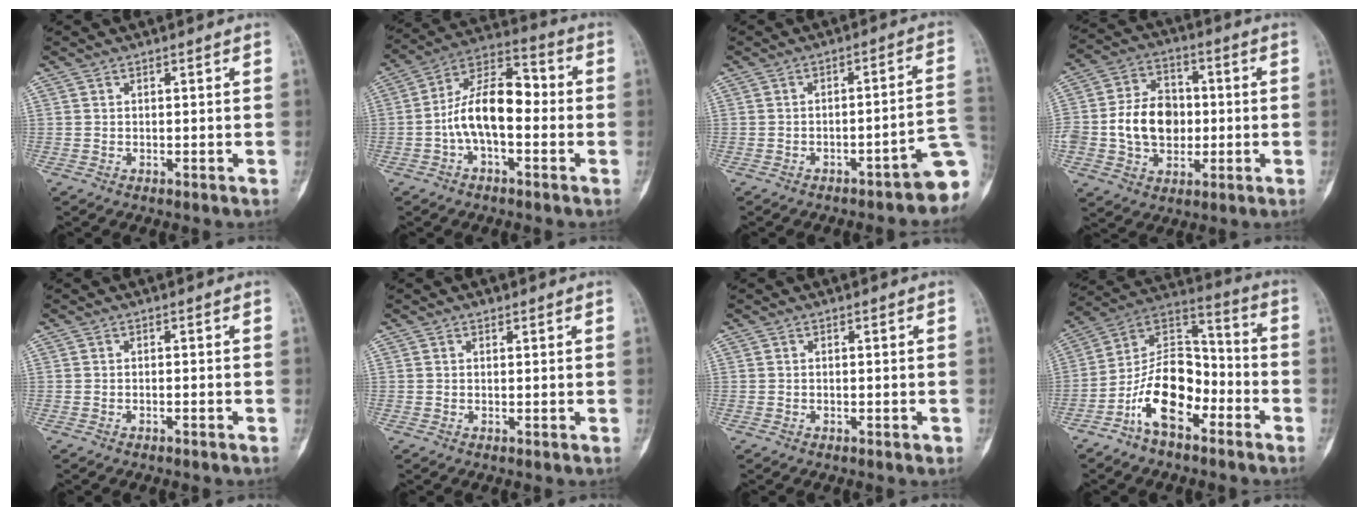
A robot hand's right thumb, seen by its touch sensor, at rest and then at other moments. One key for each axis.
{"total": 13.1, "fx": -1.7, "fy": 6.8, "fz": 11.1, "tx": -0.185, "ty": 0.047, "tz": -0.041}
{"total": 10.3, "fx": -4.8, "fy": 2.5, "fz": 8.8, "tx": -0.085, "ty": 0.046, "tz": -0.059}
{"total": 13.2, "fx": -0.9, "fy": 10.1, "fz": 8.5, "tx": -0.125, "ty": 0.023, "tz": -0.015}
{"total": 0.8, "fx": -0.7, "fy": 0.0, "fz": 0.5, "tx": -0.017, "ty": 0.010, "tz": -0.005}
{"total": 0.8, "fx": 0.5, "fy": 0.5, "fz": 0.3, "tx": -0.002, "ty": -0.002, "tz": 0.005}
{"total": 0.7, "fx": -0.4, "fy": 0.2, "fz": 0.5, "tx": -0.009, "ty": -0.001, "tz": -0.005}
{"total": 14.7, "fx": -7.0, "fy": 8.1, "fz": 10.0, "tx": -0.160, "ty": 0.075, "tz": -0.136}